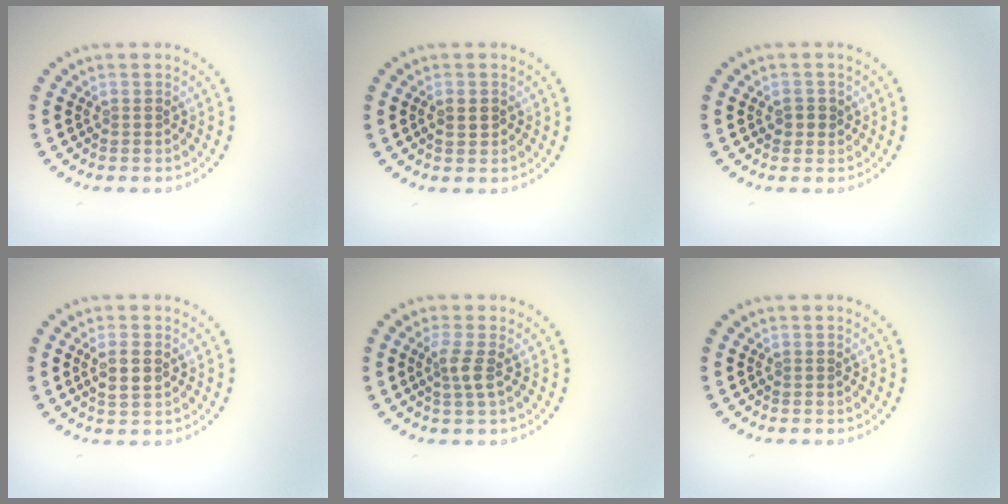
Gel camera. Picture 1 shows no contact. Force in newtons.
{"total": 1.1, "press": 1.1, "slide": 0.2}
{"total": 1.3, "press": 1.2, "slide": 0.5}
{"total": 2.1, "press": 2.0, "slide": 0.6}
{"total": 1.8, "press": 1.3, "slide": 1.2}
{"total": 0.0}